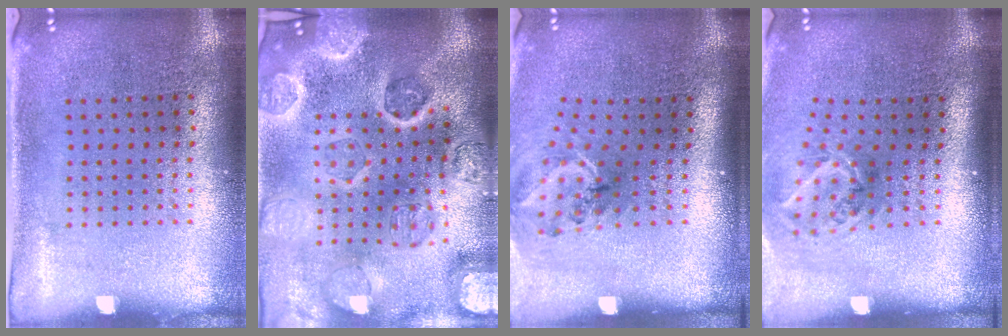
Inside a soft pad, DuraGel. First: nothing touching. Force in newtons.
{"total": 5.3, "press": 4.6, "slide": 2.7}
{"total": 1.4, "press": 1.1, "slide": 0.9}
{"total": 1.9, "press": 1.2, "slide": 1.5}